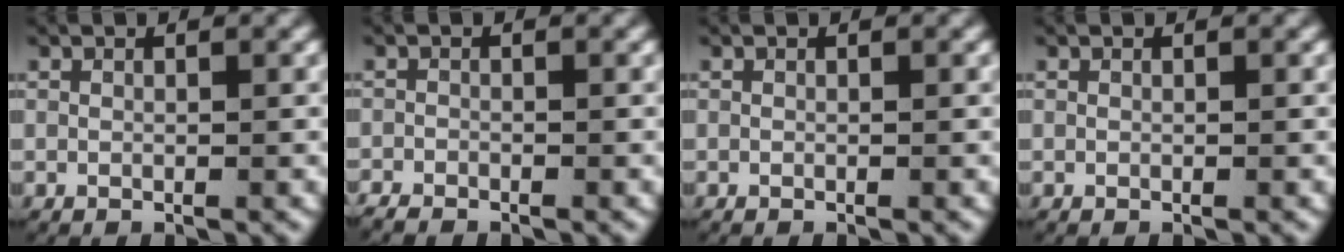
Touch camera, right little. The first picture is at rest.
{"total": 1.4, "force": [-1.3, 0.6, 0.1], "torque": [-0.010, -0.008, -0.021]}
{"total": 0.0}
{"total": 0.0}